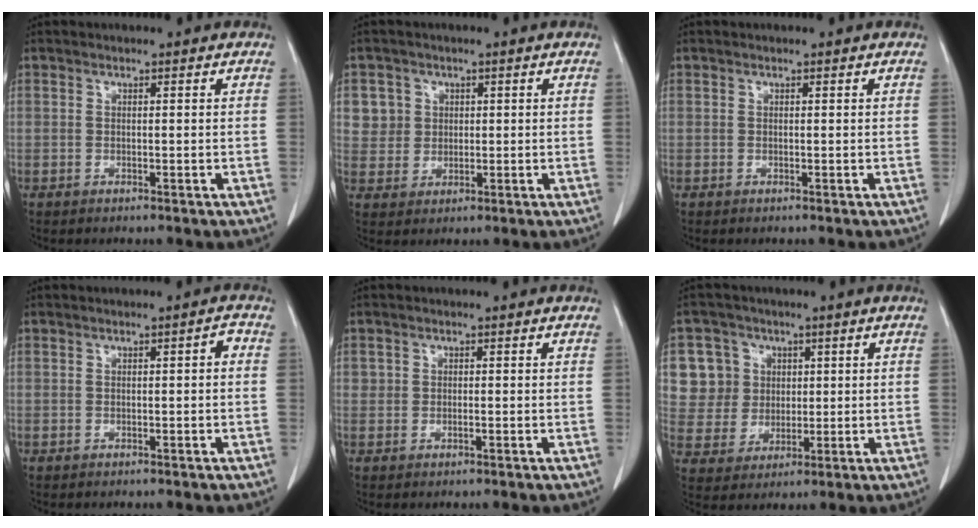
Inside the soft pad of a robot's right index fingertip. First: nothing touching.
{"total": 4.6, "force": [1.5, 4.3, 0.0], "torque": [0.011, 0.005, 0.030]}
{"total": 0.0}
{"total": 1.3, "force": [0.0, 0.4, 1.2], "torque": [-0.012, 0.006, -0.001]}
{"total": 0.8, "force": [0.0, 0.7, 0.4], "torque": [-0.006, 0.001, 0.000]}
{"total": 8.8, "force": [2.5, 8.3, 1.4], "torque": [-0.034, 0.024, 0.053]}